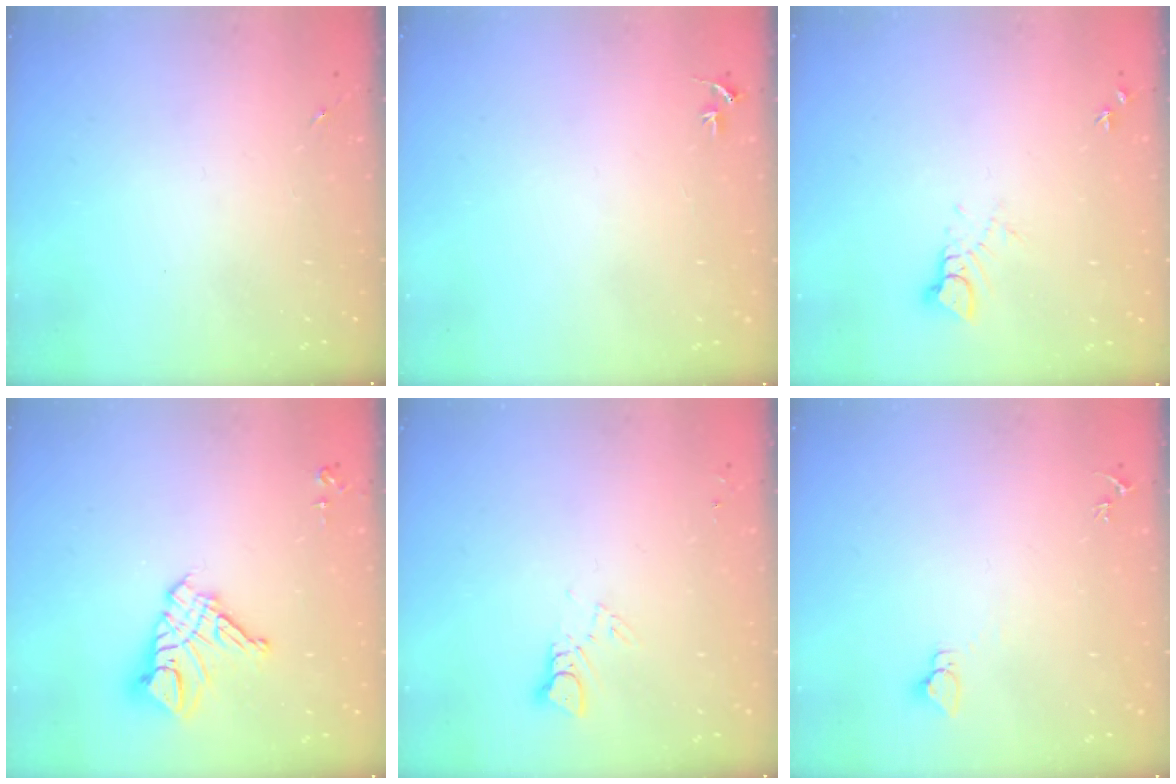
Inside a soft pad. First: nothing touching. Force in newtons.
{"total": 3.1, "press": 3.1, "slide": 0.4}
{"total": 3.5, "press": 3.5, "slide": 0.2}
{"total": 12.6, "press": 12.5, "slide": 1.3}
{"total": 3.2, "press": 3.2, "slide": 0.0}
{"total": 2.8, "press": 2.8, "slide": 0.2}